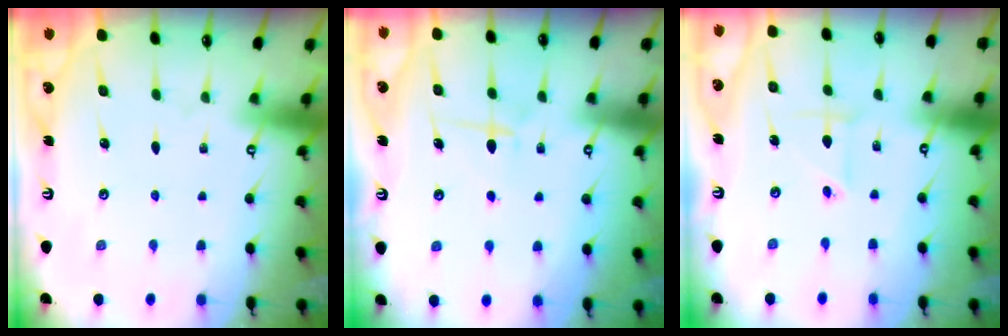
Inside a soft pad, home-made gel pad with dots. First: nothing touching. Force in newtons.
{"total": 7.0, "press": 6.9, "slide": 0.8}
{"total": 2.4, "press": 2.4, "slide": 0.2}